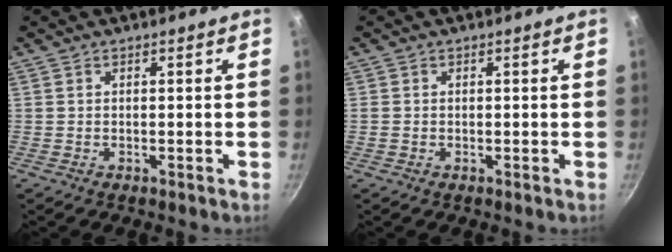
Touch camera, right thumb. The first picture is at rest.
{"total": 0.6, "force": [0.0, 0.6, 0.2], "torque": [-0.005, 0.001, 0.000]}